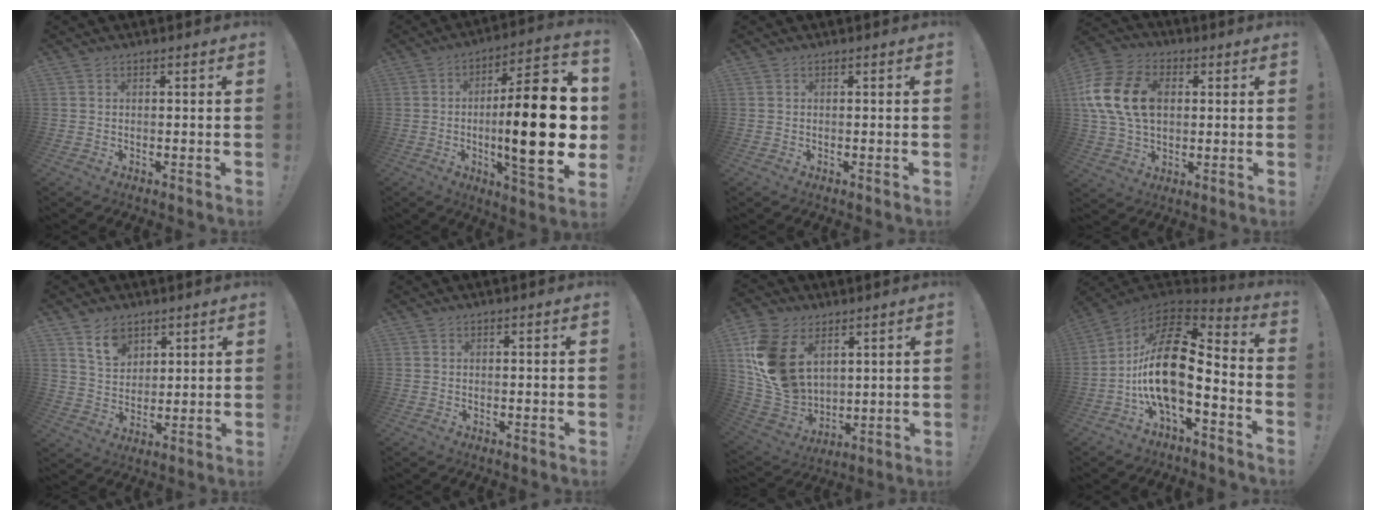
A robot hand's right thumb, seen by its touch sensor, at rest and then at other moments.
{"total": 24.8, "force": [-1.9, 6.5, 23.8], "torque": [-0.380, -0.003, -0.032]}
{"total": 0.0}
{"total": 18.2, "force": [3.4, 12.9, 12.5], "torque": [-0.245, 0.002, 0.059]}
{"total": 9.0, "force": [6.0, 5.7, 3.6], "torque": [-0.062, -0.029, 0.115]}
{"total": 0.0}
{"total": 18.3, "force": [6.6, 12.8, 11.2], "torque": [-0.238, -0.036, 0.128]}
{"total": 19.9, "force": [-1.9, 8.6, 17.8], "torque": [-0.361, 0.015, -0.034]}